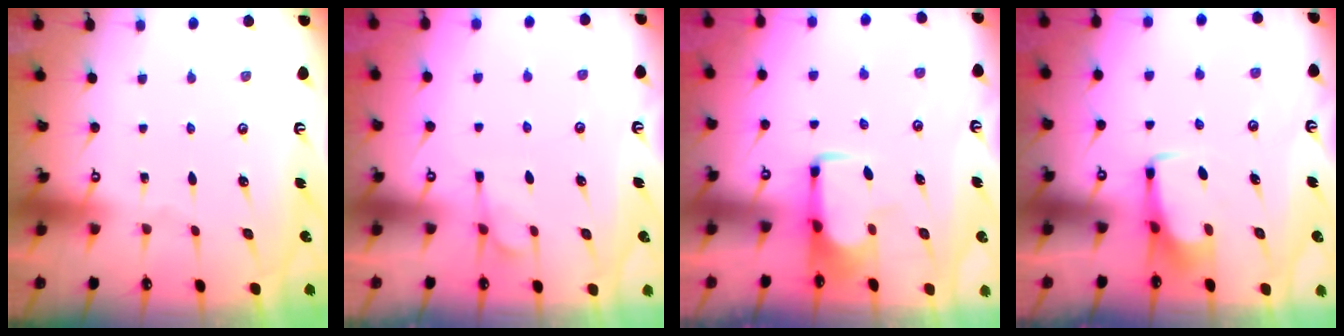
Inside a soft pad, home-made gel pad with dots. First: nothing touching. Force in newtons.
{"total": 1.1, "press": 0.1, "slide": 1.1}
{"total": 1.7, "press": 1.6, "slide": 0.5}
{"total": 3.6, "press": 3.6, "slide": 0.3}